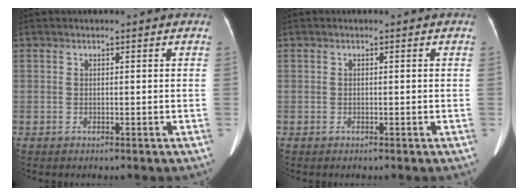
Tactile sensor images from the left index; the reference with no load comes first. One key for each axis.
{"total": 0.0}